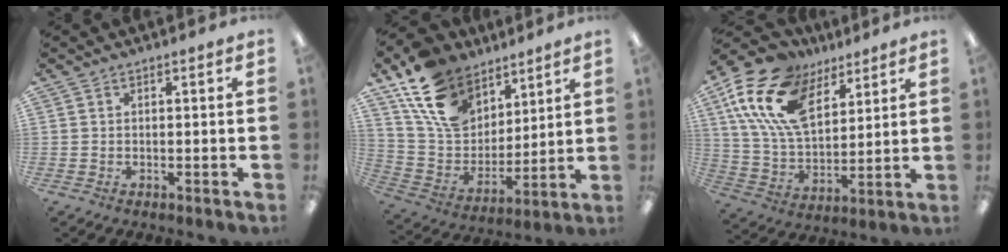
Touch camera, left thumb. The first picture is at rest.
{"total": 17.8, "force": [10.8, 11.8, 7.8], "torque": [-0.147, -0.050, 0.208]}
{"total": 19.7, "force": [10.8, 11.1, 12.1], "torque": [-0.264, -0.036, 0.200]}